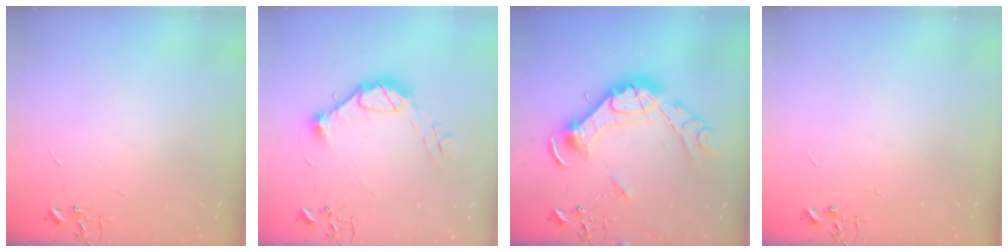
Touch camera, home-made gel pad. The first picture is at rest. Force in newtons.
{"total": 12.7, "press": 12.7, "slide": 1.0}
{"total": 20.9, "press": 20.8, "slide": 1.7}
{"total": 0.0}